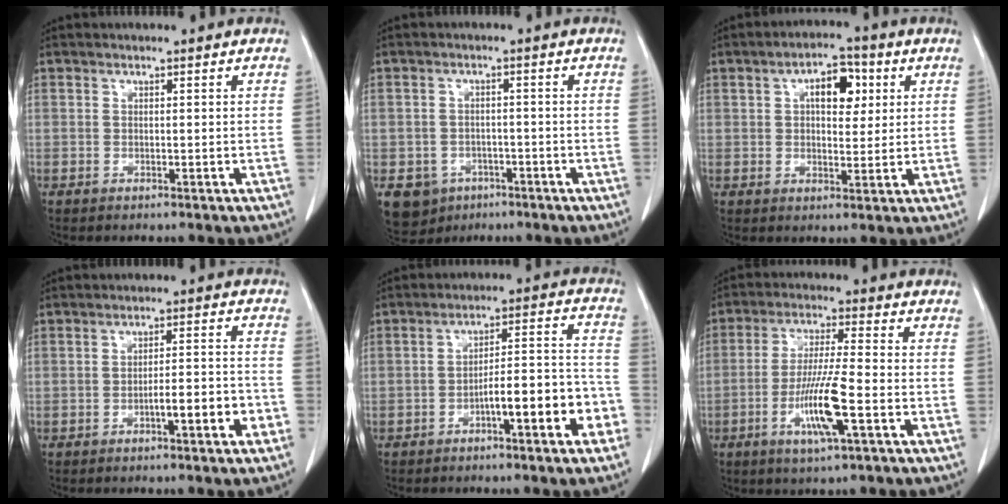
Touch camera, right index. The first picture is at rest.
{"total": 6.2, "force": [-3.4, 5.0, 1.2], "torque": [-0.022, 0.006, -0.046]}
{"total": 6.7, "force": [2.1, 3.3, 5.4], "torque": [-0.083, 0.017, 0.033]}
{"total": 5.8, "force": [-2.7, 0.8, 5.1], "torque": [-0.070, 0.013, -0.040]}
{"total": 10.5, "force": [-4.6, 1.9, 9.2], "torque": [-0.123, 0.034, -0.065]}
{"total": 9.6, "force": [-3.4, 0.2, 9.0], "torque": [-0.174, -0.012, -0.067]}